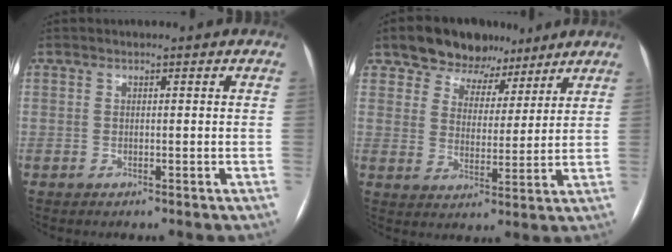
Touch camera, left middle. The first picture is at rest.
{"total": 9.2, "force": [6.8, 5.8, 2.0], "torque": [-0.022, 0.023, 0.111]}